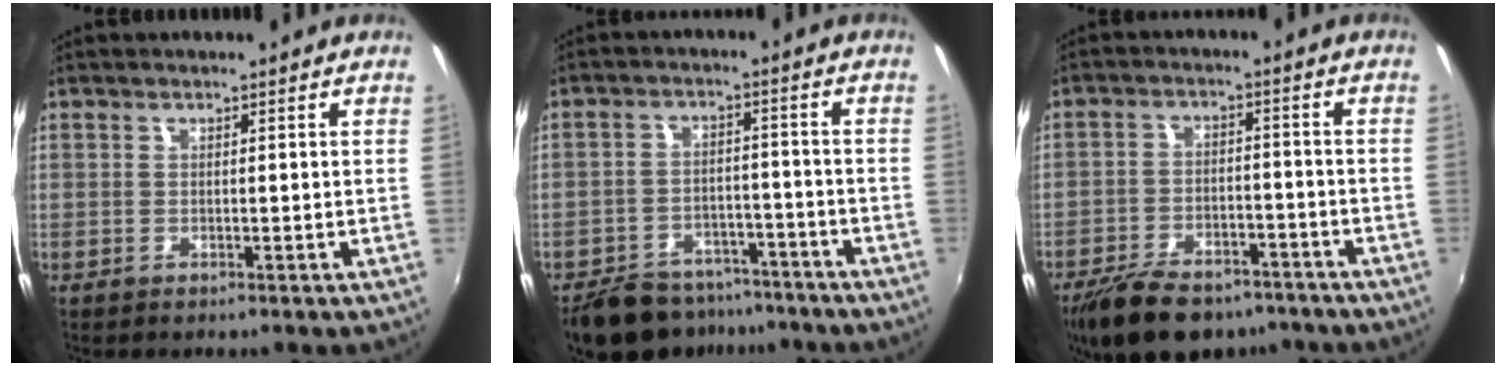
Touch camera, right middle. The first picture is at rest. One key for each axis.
{"total": 13.5, "fx": -10.9, "fy": 6.4, "fz": 4.8, "tx": -0.120, "ty": 0.003, "tz": -0.153}
{"total": 15.8, "fx": -12.0, "fy": 6.9, "fz": 7.6, "tx": -0.168, "ty": -0.016, "tz": -0.183}